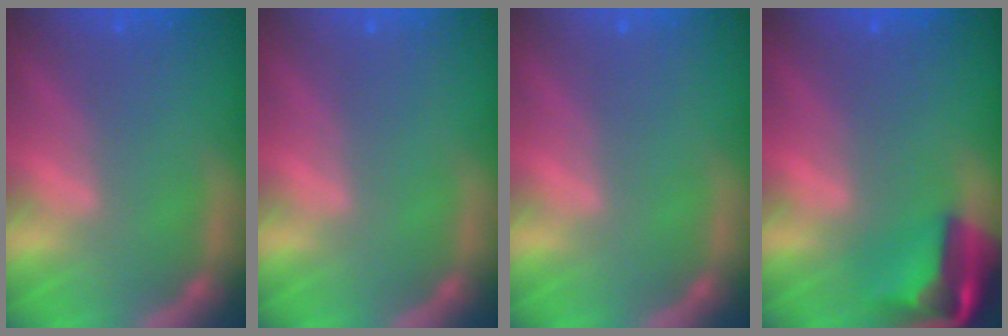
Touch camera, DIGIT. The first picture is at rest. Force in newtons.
{"total": 0.0}
{"total": 0.0}
{"total": 6.4}